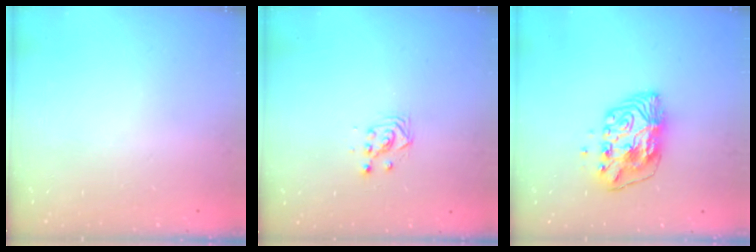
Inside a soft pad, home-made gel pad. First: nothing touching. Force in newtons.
{"total": 3.0, "press": 3.0, "slide": 0.2}
{"total": 10.4, "press": 10.4, "slide": 1.1}